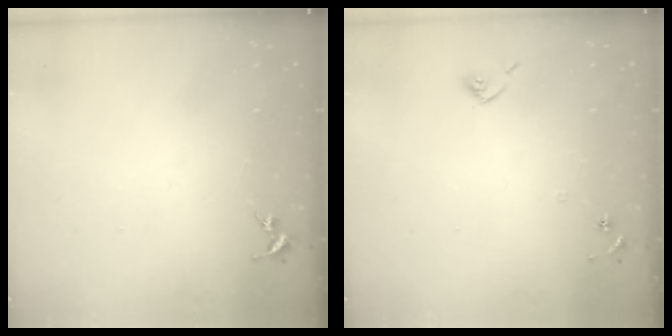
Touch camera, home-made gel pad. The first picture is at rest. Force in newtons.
{"total": 6.1, "press": 6.1, "slide": 0.5}